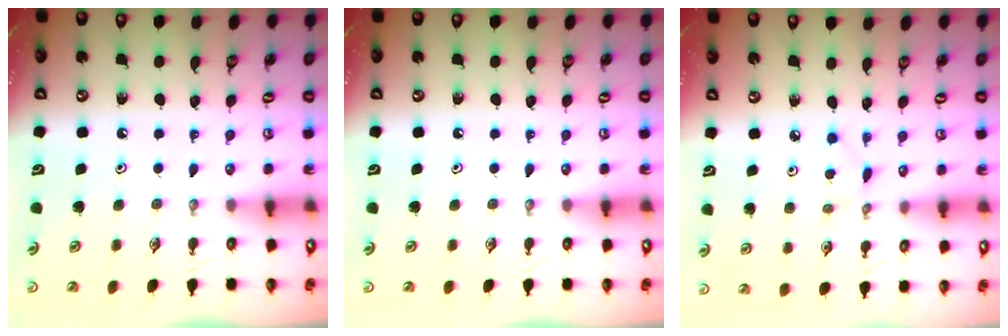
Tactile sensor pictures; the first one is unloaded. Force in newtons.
{"total": 0.0}
{"total": 2.9, "press": 2.9, "slide": 0.3}